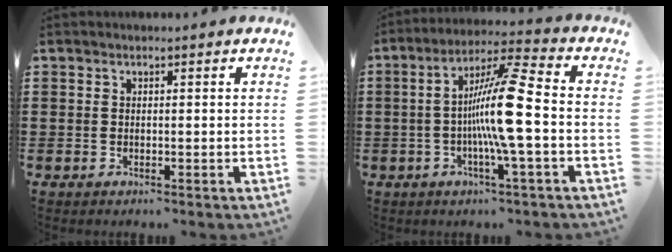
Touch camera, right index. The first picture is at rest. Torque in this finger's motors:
{"motor_torque": [2.14, 0.00, 0.62, 0.21]}